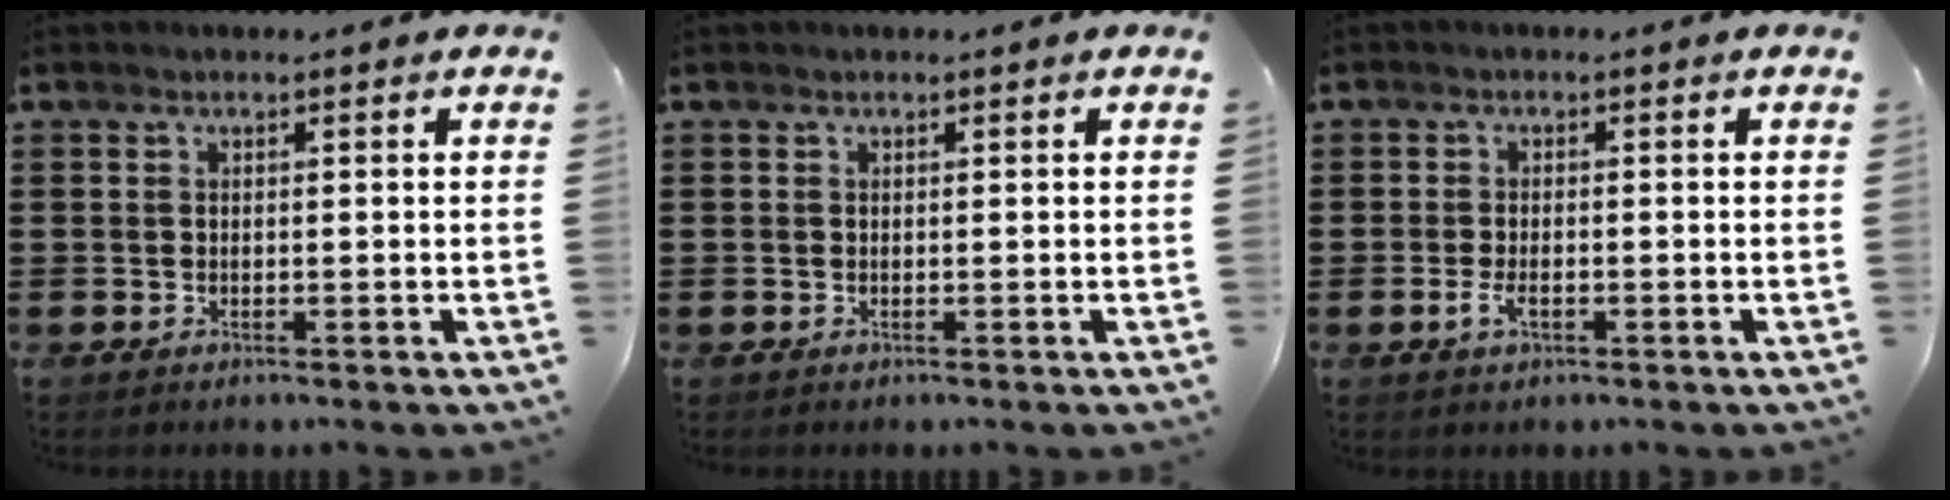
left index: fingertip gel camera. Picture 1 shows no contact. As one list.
[{"total": 0.0}, {"total": 2.4, "force": [-0.8, 1.1, 2.0], "torque": [-0.052, -0.004, -0.018]}]